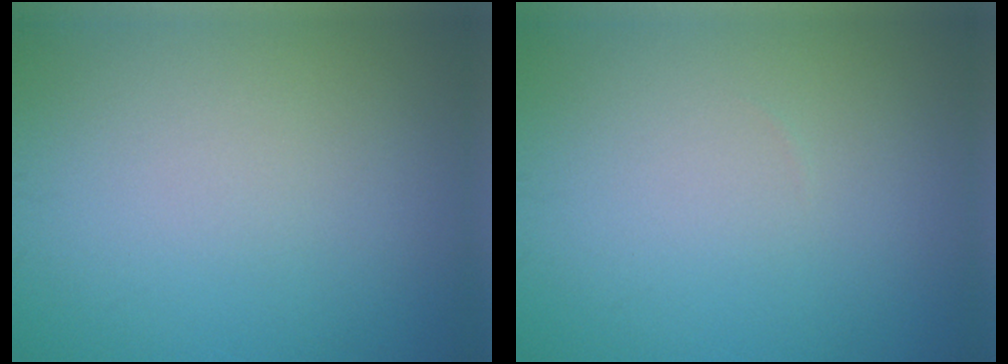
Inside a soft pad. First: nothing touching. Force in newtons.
{"total": 0.0}